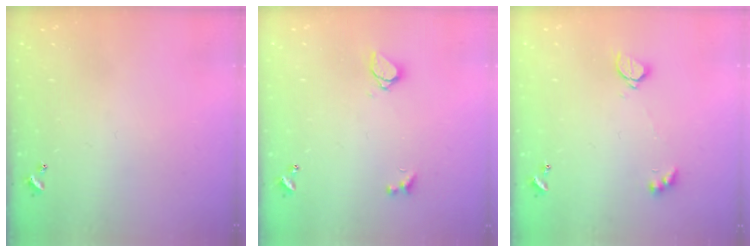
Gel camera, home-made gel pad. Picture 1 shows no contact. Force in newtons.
{"total": 1.6, "press": 1.5, "slide": 0.5}
{"total": 2.2, "press": 2.2, "slide": 0.2}